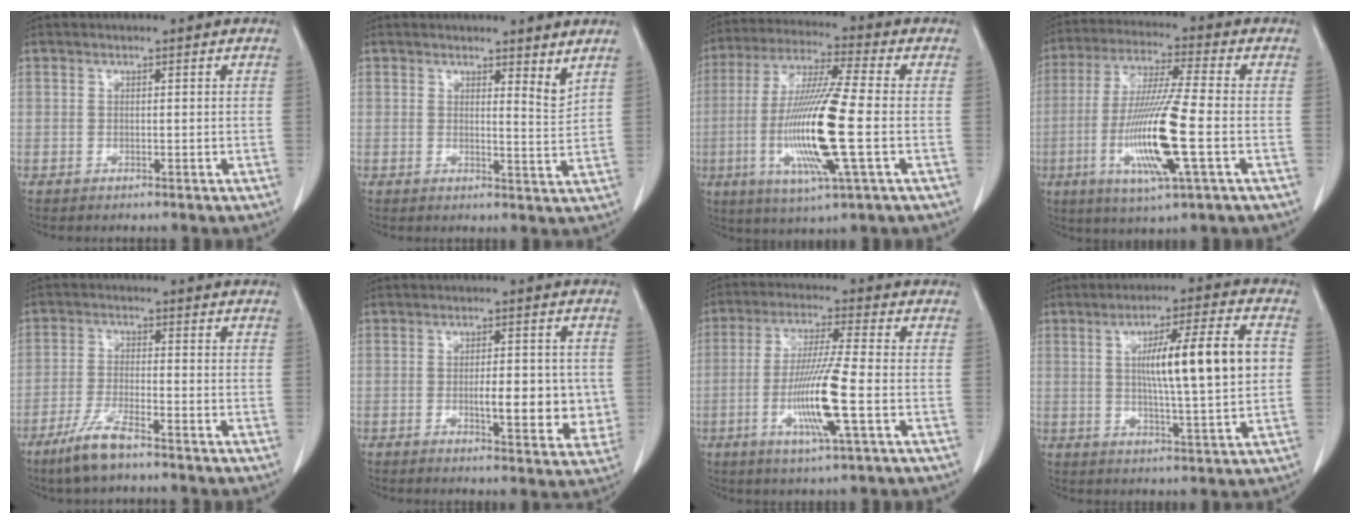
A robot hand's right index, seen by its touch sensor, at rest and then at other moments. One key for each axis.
{"total": 3.1, "fx": 2.5, "fy": 0.4, "fz": 1.8, "tx": -0.028, "ty": -0.025, "tz": 0.032}
{"total": 16.4, "fx": -3.1, "fy": 0.5, "fz": 16.1, "tx": -0.329, "ty": -0.016, "tz": -0.062}
{"total": 14.7, "fx": -3.6, "fy": 0.4, "fz": 14.2, "tx": -0.288, "ty": -0.020, "tz": -0.070}
{"total": 6.6, "fx": -4.7, "fy": 0.8, "fz": 4.5, "tx": -0.099, "ty": -0.012, "tz": -0.091}
{"total": 8.4, "fx": -1.0, "fy": 2.9, "fz": 7.9, "tx": -0.100, "ty": -0.003, "tz": -0.006}
{"total": 11.3, "fx": -3.0, "fy": -0.3, "fz": 10.9, "tx": -0.216, "ty": -0.016, "tz": -0.061}
{"total": 13.6, "fx": 1.5, "fy": 0.7, "fz": 13.5, "tx": -0.213, "ty": 0.010, "tz": 0.024}